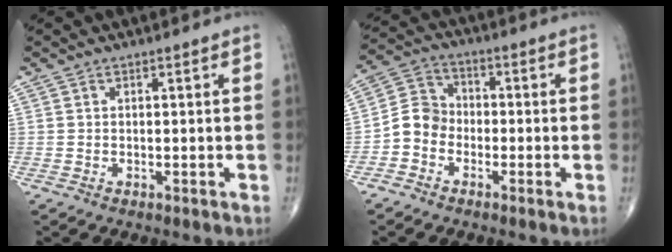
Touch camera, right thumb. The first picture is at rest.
{"total": 6.3, "force": [-2.4, 5.3, 2.4], "torque": [-0.024, 0.026, -0.060]}